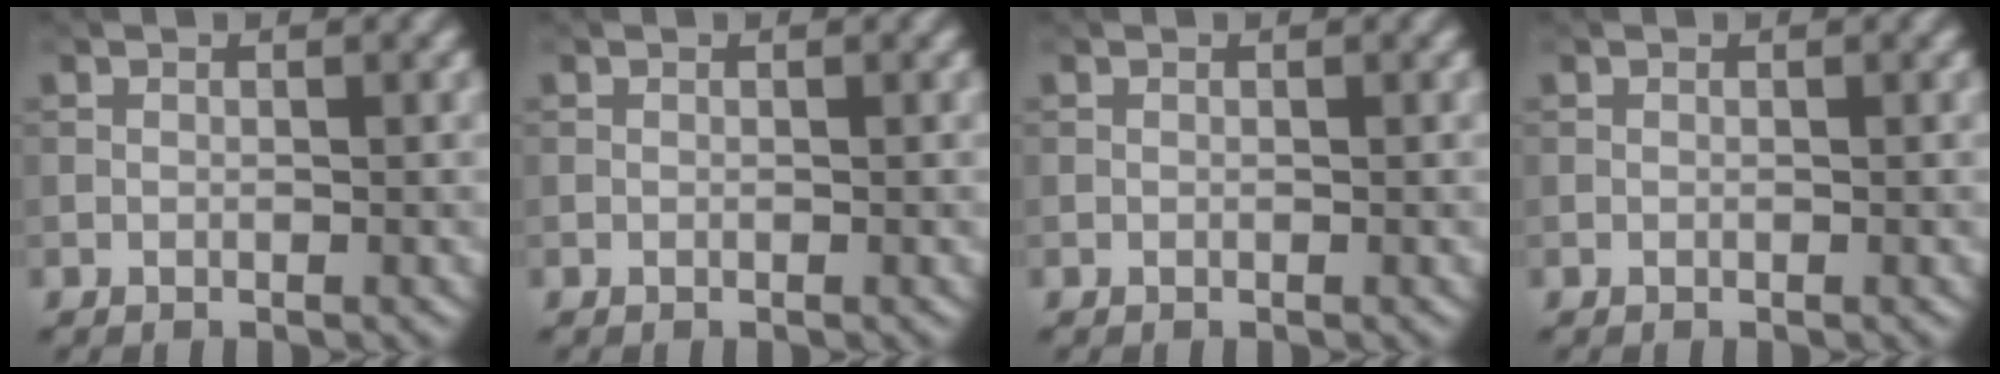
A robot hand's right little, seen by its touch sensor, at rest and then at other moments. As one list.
[{"total": 0.0}, {"total": 0.0}, {"total": 0.0}]